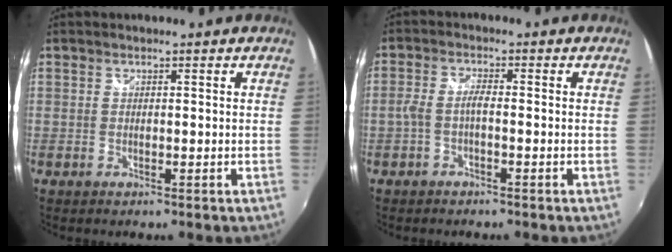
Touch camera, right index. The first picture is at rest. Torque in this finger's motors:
{"motor_torque": [0.46, -0.32, 0.35, 0.07]}